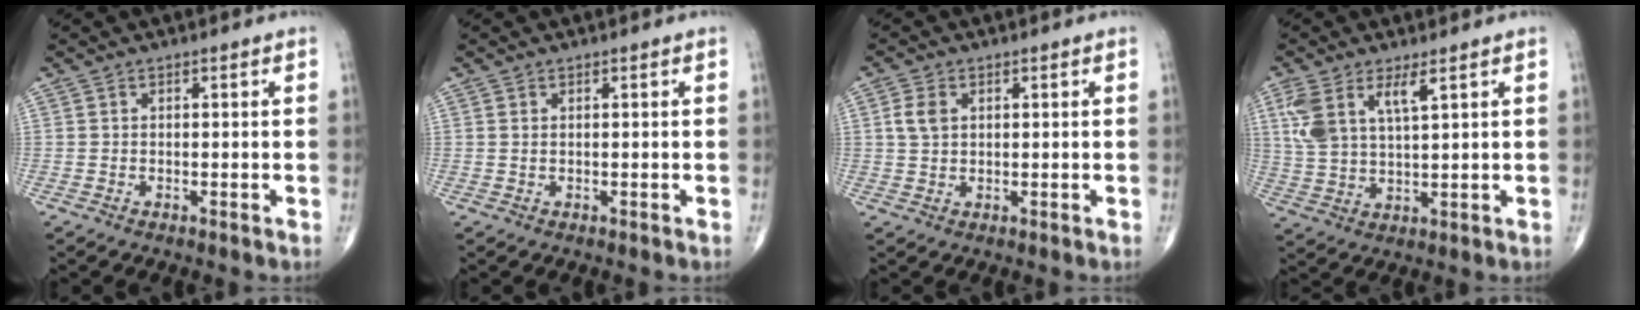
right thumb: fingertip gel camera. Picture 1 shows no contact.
{"total": 0.0}
{"total": 3.5, "force": [0.9, 2.4, 2.3], "torque": [-0.045, 0.002, 0.018]}
{"total": 8.4, "force": [3.9, 3.2, 6.7], "torque": [-0.146, -0.011, 0.086]}